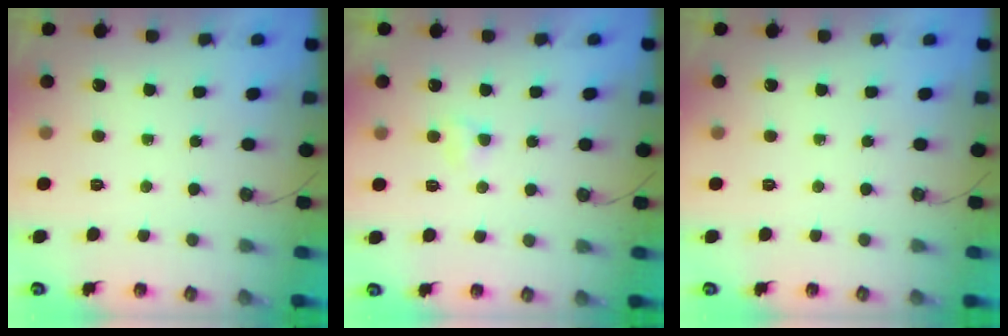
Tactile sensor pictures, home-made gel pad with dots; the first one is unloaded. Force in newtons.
{"total": 2.7, "press": 2.7, "slide": 0.4}
{"total": 0.0}